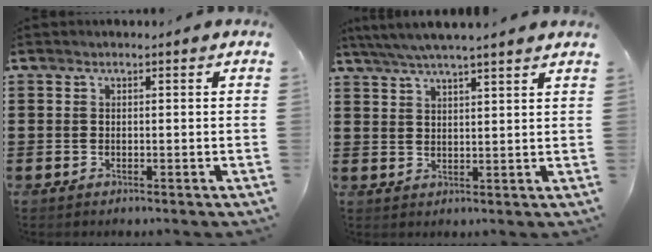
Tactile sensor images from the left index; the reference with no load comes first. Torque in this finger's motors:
{"motor_torque": [1.49, -0.65, 0.31, 0.21]}